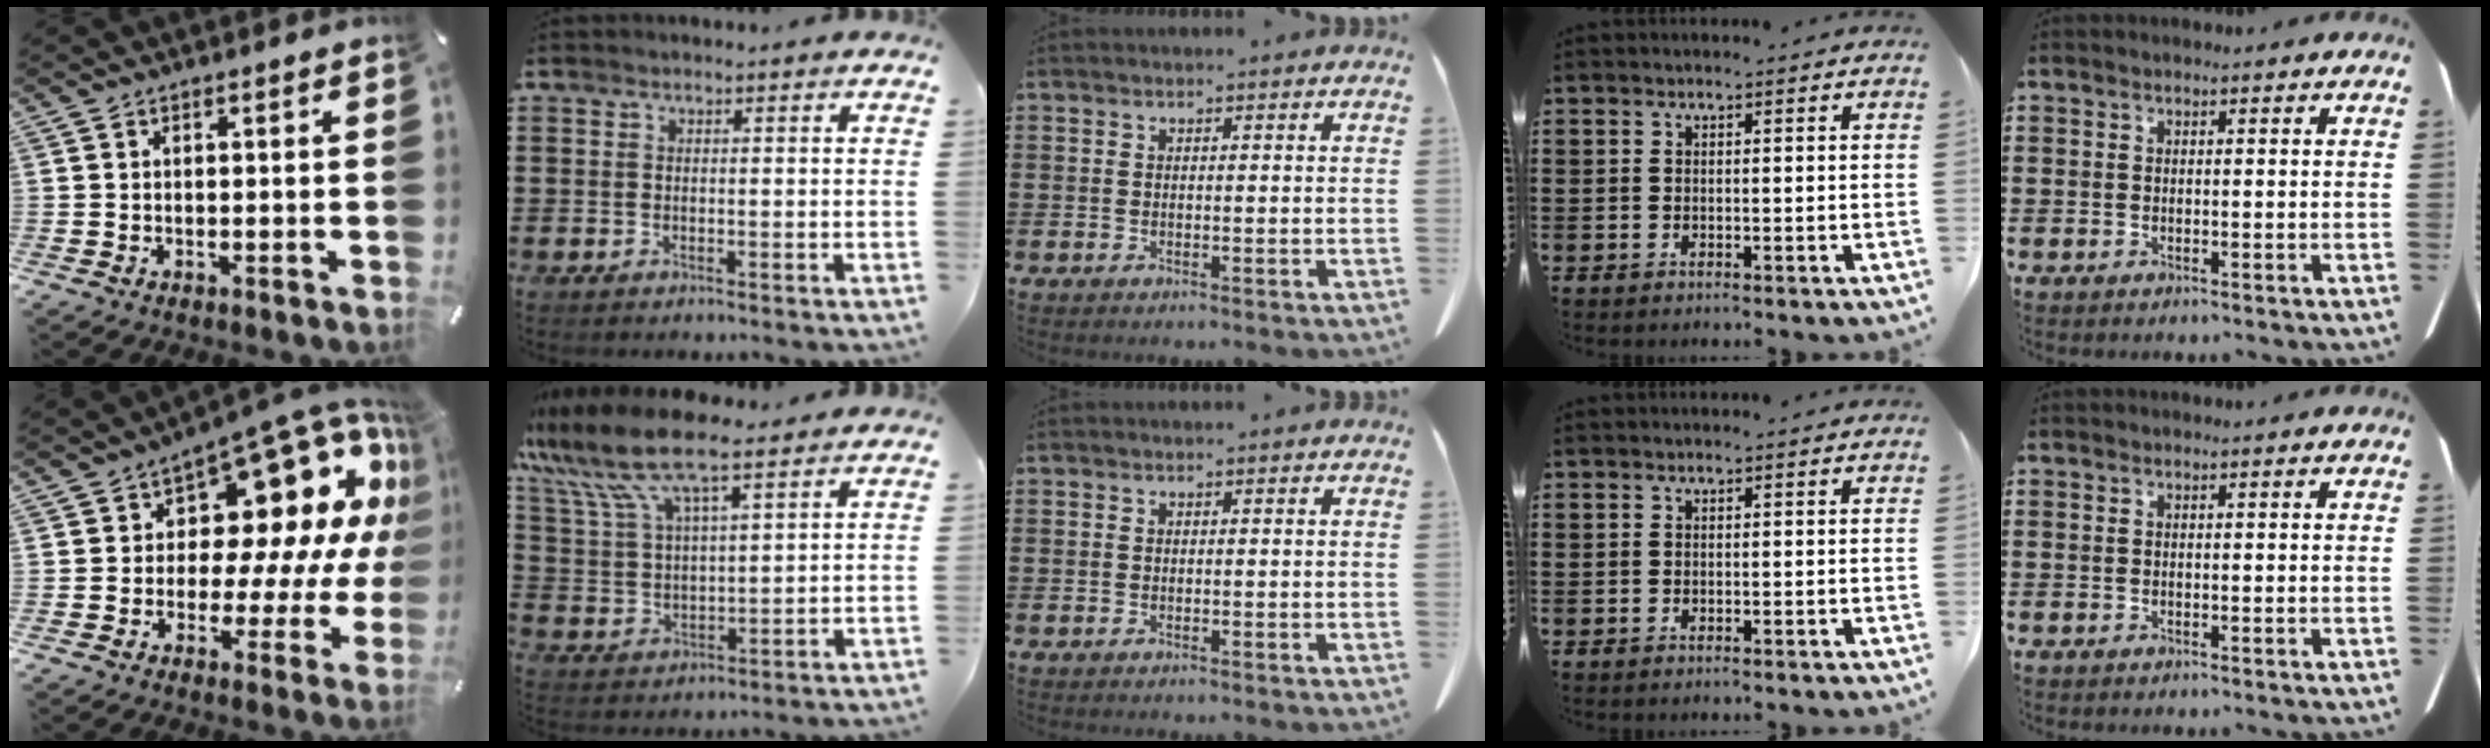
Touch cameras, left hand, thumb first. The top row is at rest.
{"thumb": {"total": 18.7, "force": [8.5, 10.6, 12.9], "torque": [-0.161, -0.087, 0.137]}, "index": {"total": 11.0, "force": [8.5, 3.0, 6.3], "torque": [-0.151, -0.018, 0.154]}}